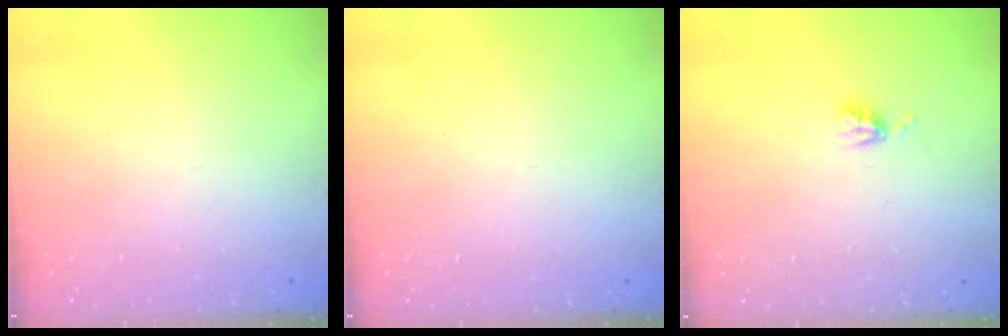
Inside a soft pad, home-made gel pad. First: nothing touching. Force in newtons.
{"total": 0.0}
{"total": 3.8, "press": 3.8, "slide": 0.6}